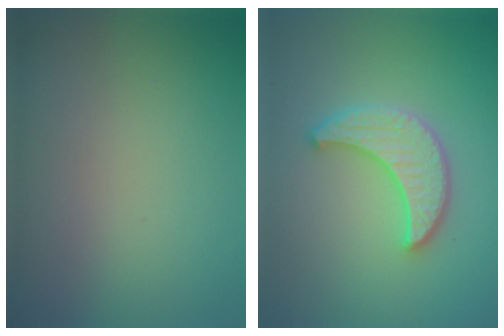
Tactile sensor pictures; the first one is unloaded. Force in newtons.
{"total": 4.4, "press": 4.3, "slide": 0.8}